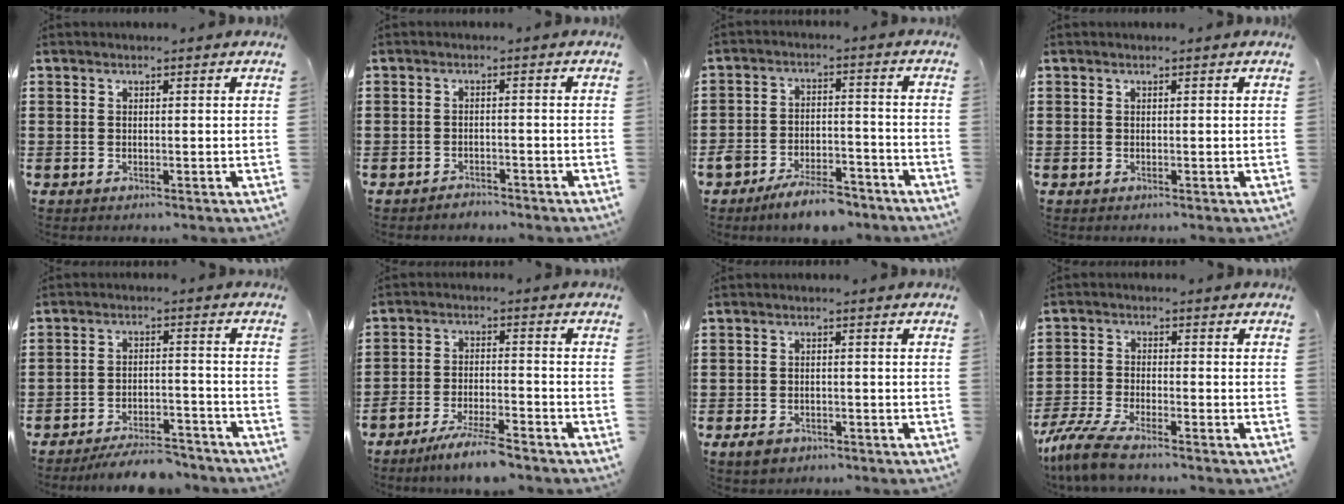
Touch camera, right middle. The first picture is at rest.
{"total": 1.7, "force": [-1.6, 0.3, -0.1], "torque": [-0.004, 0.003, -0.037]}
{"total": 7.1, "force": [-6.3, 1.8, 2.7], "torque": [-0.056, 0.012, -0.124]}
{"total": 0.0}
{"total": 5.8, "force": [-5.4, 0.8, 1.9], "torque": [-0.034, 0.003, -0.106]}
{"total": 6.0, "force": [-5.4, 0.2, 2.5], "torque": [-0.059, -0.008, -0.106]}
{"total": 2.0, "force": [-1.5, 1.1, 0.7], "torque": [-0.017, 0.001, -0.032]}
{"total": 5.5, "force": [-4.8, 0.7, 2.7], "torque": [-0.078, -0.014, -0.099]}